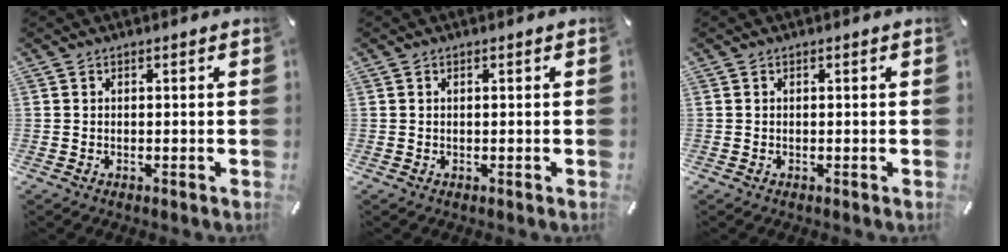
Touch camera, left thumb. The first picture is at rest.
{"total": 0.5, "force": [0.1, 0.1, 0.5], "torque": [-0.010, 0.000, 0.002]}
{"total": 0.0}